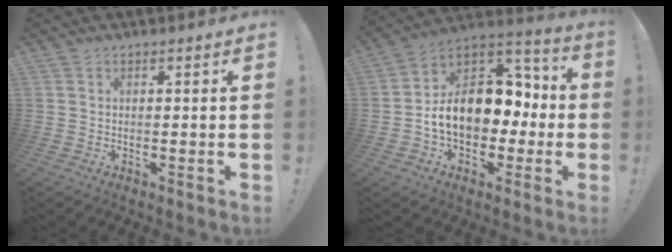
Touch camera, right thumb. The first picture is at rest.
{"total": 16.6, "force": [-1.4, 12.5, 10.8], "torque": [-0.164, 0.008, -0.014]}